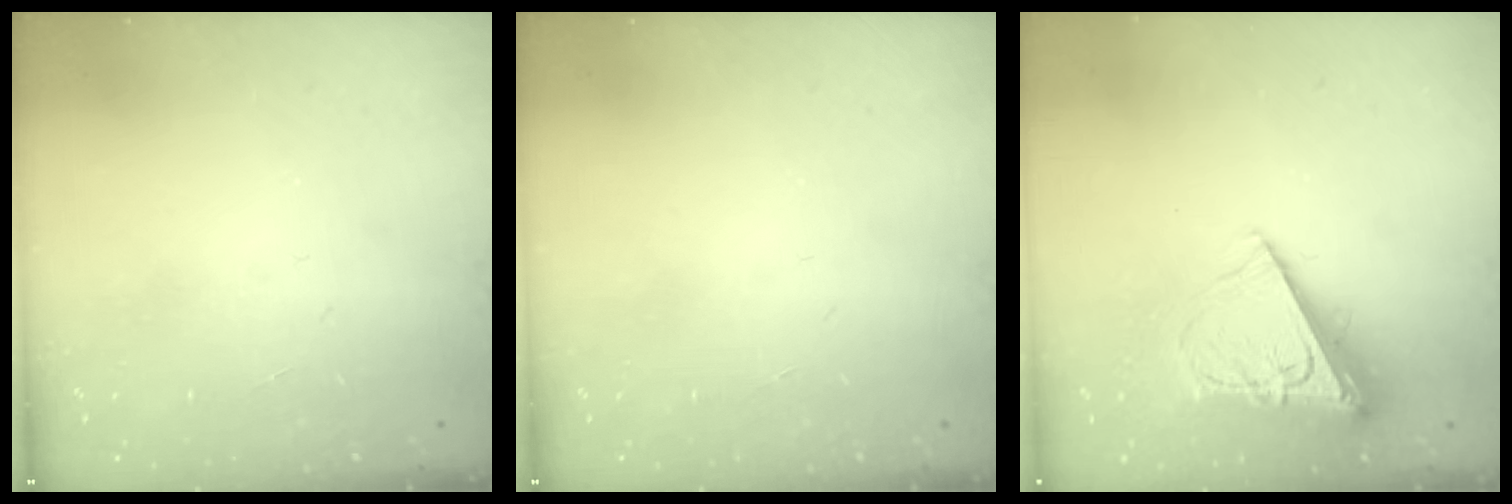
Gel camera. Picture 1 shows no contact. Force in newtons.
{"total": 0.0}
{"total": 8.9, "press": 8.8, "slide": 1.2}